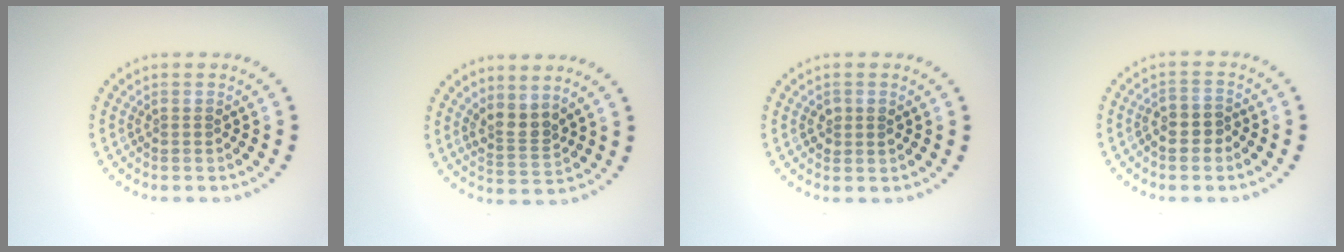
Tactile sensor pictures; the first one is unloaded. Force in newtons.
{"total": 2.7, "press": 2.2, "slide": 1.4}
{"total": 1.3, "press": 1.3, "slide": 0.1}
{"total": 1.7, "press": 1.6, "slide": 0.8}